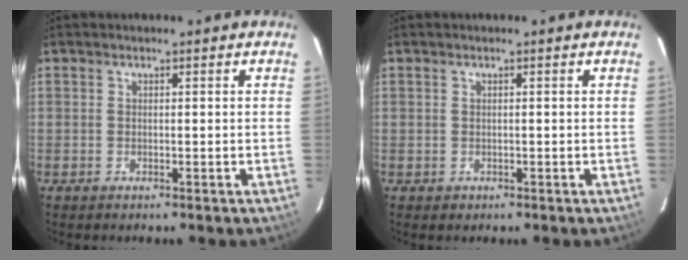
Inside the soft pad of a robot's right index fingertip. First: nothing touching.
{"total": 1.0, "force": [-0.3, 1.0, 0.1], "torque": [0.002, 0.002, 0.001]}